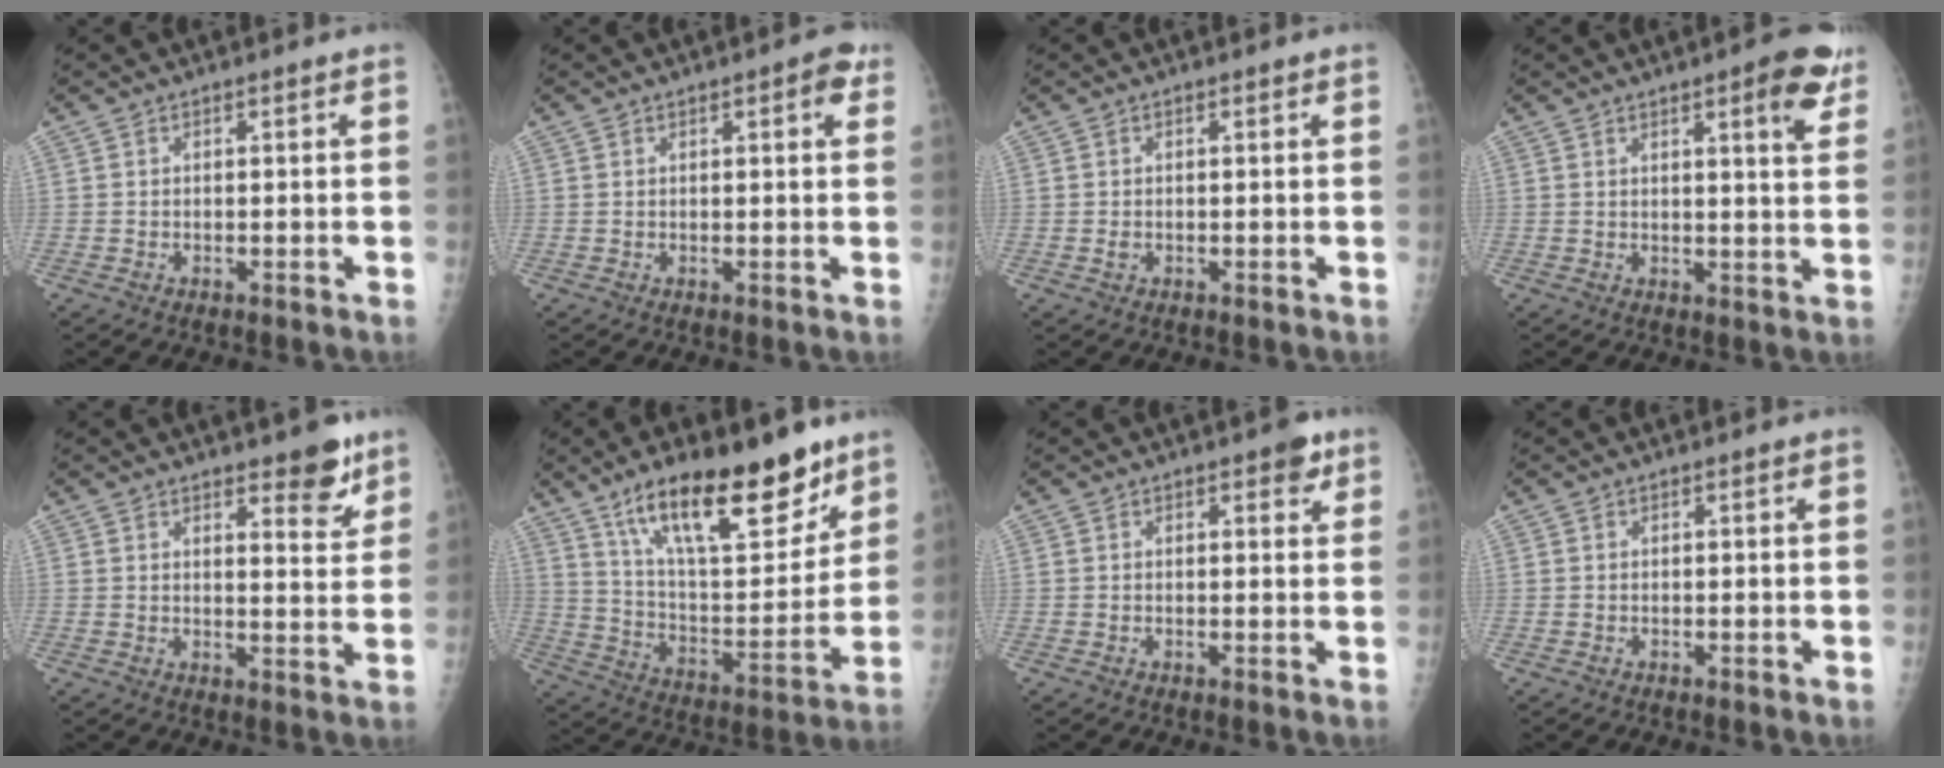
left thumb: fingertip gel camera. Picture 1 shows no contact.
{"total": 3.4, "force": [1.6, 1.2, 2.8], "torque": [-0.027, -0.001, 0.014]}
{"total": 0.7, "force": [0.0, 0.6, 0.4], "torque": [-0.007, 0.000, 0.001]}
{"total": 7.6, "force": [4.2, 1.7, 6.1], "torque": [-0.062, -0.018, 0.048]}
{"total": 6.6, "force": [4.6, 2.2, 4.2], "torque": [-0.030, -0.031, 0.058]}
{"total": 24.4, "force": [15.9, 8.5, 16.4], "torque": [-0.219, -0.065, 0.269]}
{"total": 3.0, "force": [1.7, 1.4, 2.0], "torque": [-0.007, -0.004, 0.017]}
{"total": 0.0}